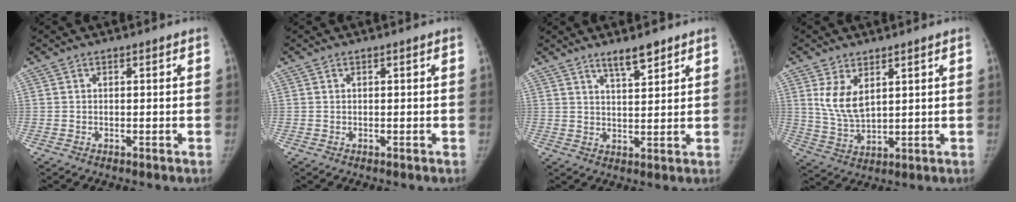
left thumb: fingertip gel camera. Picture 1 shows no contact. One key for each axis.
{"total": 0.0}
{"total": 4.9, "fx": 3.8, "fy": 1.0, "fz": 3.0, "tx": -0.041, "ty": -0.028, "tz": 0.064}
{"total": 7.1, "fx": 3.1, "fy": 3.6, "fz": 5.3, "tx": -0.089, "ty": -0.017, "tz": 0.072}